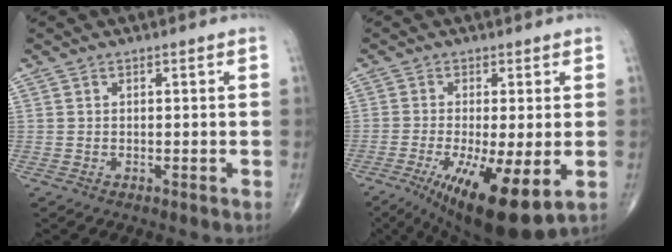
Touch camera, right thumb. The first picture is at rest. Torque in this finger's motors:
{"motor_torque": [1.51, 2.19, 0.32, -0.24, 0.32]}